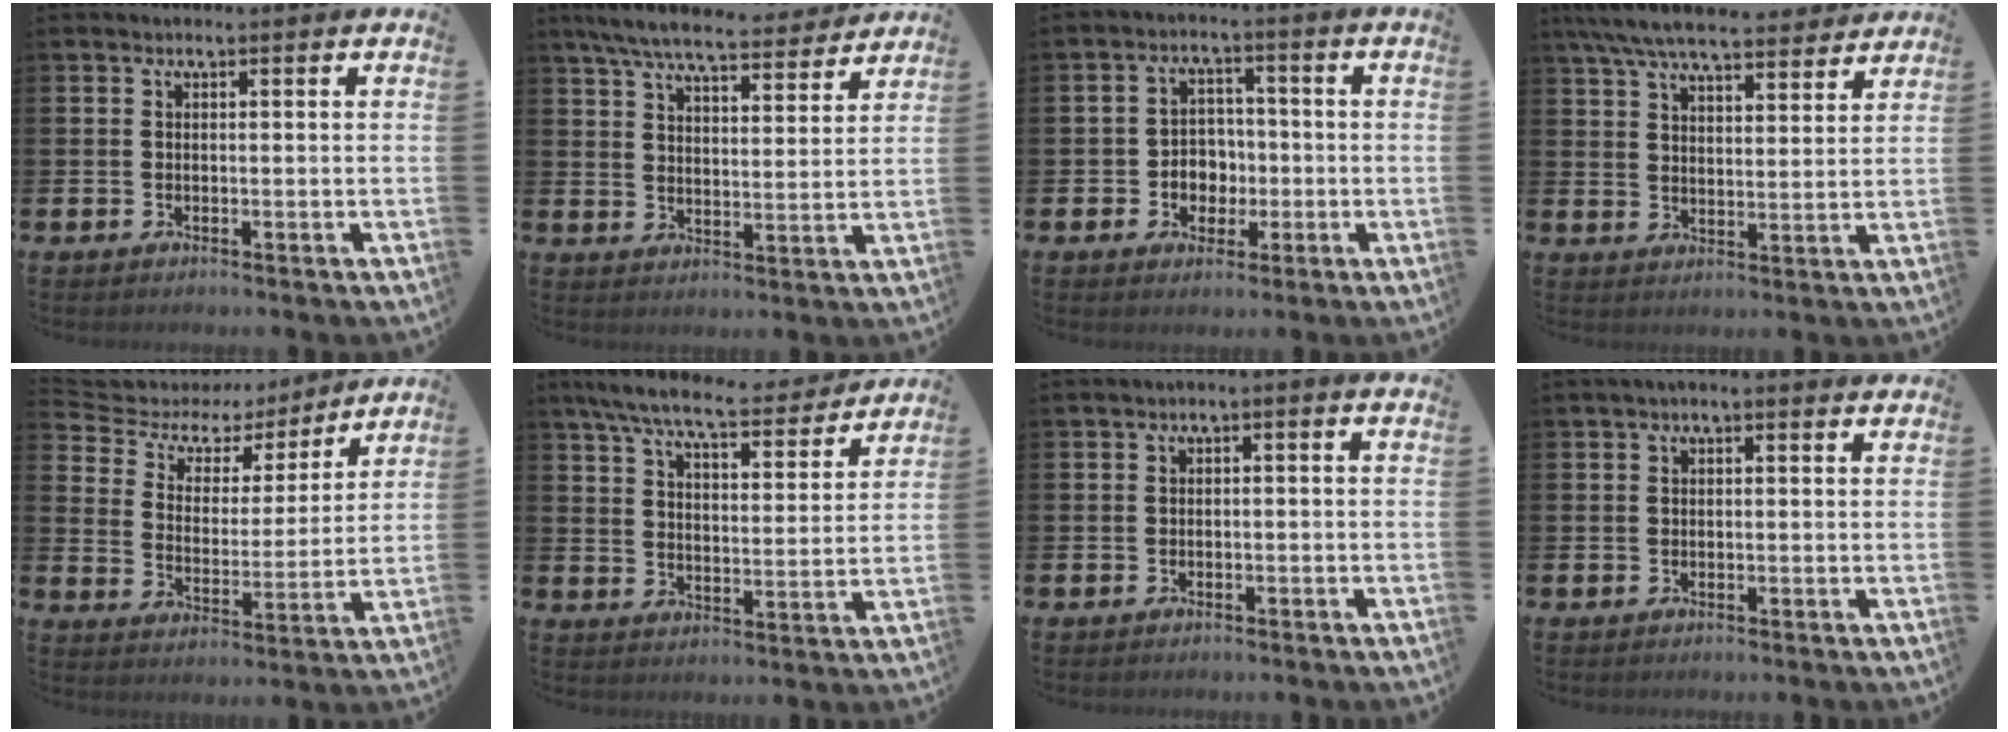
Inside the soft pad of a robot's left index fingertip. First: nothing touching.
{"total": 7.8, "force": [7.1, 1.4, 2.8], "torque": [-0.066, -0.040, 0.123]}
{"total": 4.0, "force": [-0.8, 3.7, 1.2], "torque": [-0.025, 0.003, -0.025]}
{"total": 7.7, "force": [7.1, 1.5, 2.5], "torque": [-0.069, -0.035, 0.128]}
{"total": 6.6, "force": [5.4, 3.6, 1.2], "torque": [-0.053, -0.041, 0.087]}
{"total": 8.6, "force": [7.8, 1.2, 3.3], "torque": [-0.088, -0.043, 0.137]}
{"total": 1.2, "force": [-1.1, 0.2, 0.5], "torque": [-0.015, 0.003, -0.022]}
{"total": 0.7, "force": [0.0, 0.2, 0.7], "torque": [-0.009, 0.003, -0.003]}